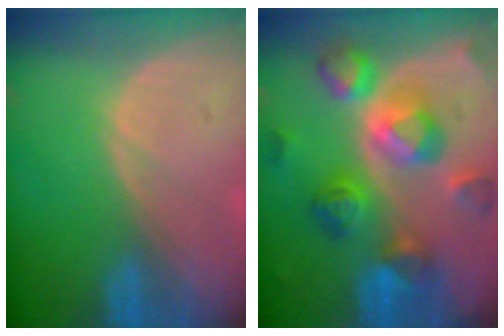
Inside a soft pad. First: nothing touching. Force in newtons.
{"total": 11.4, "press": 11.4, "slide": 0.9}